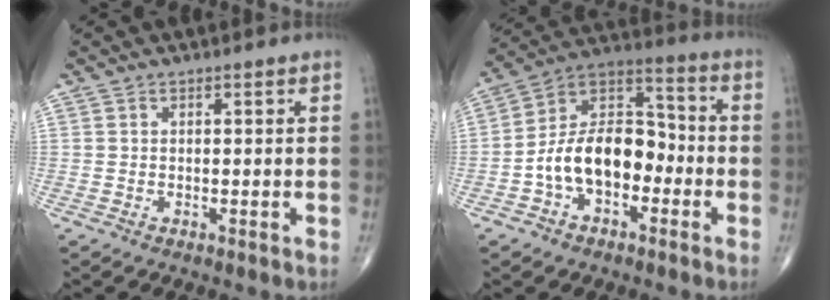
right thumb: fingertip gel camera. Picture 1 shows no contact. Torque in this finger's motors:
{"motor_torque": [1.46, 1.45, 1.16, -0.28, 0.21]}